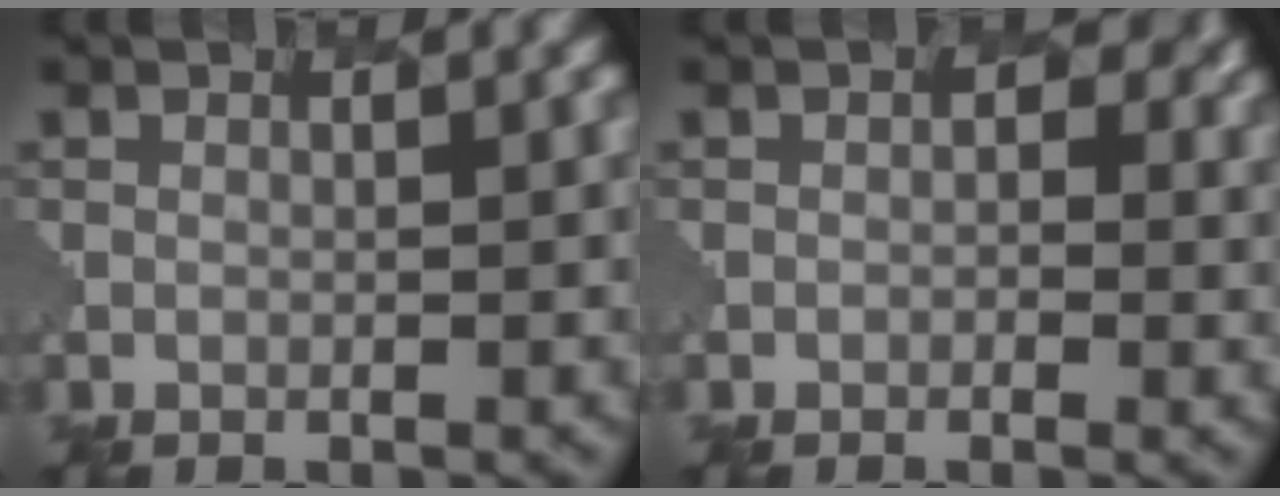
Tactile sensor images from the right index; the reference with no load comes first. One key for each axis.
{"total": 1.8, "fx": 0.2, "fy": 1.8, "fz": 0.2, "tx": -0.004, "ty": -0.006, "tz": -0.014}